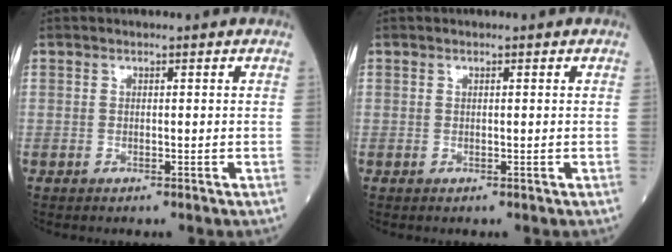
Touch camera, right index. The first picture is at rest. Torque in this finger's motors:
{"motor_torque": [-0.09, -0.01, -0.05, 0.01]}